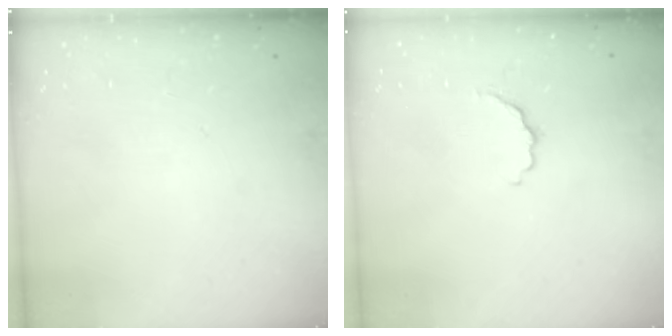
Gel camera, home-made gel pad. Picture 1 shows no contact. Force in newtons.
{"total": 4.1, "press": 4.0, "slide": 1.0}